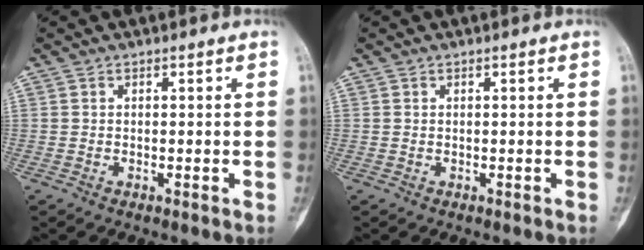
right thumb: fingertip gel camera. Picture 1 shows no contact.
{"total": 0.0}